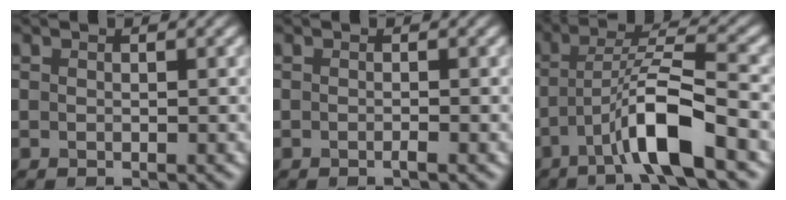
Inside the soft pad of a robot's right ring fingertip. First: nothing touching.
{"total": 0.5, "force": [-0.3, 0.0, 0.4], "torque": [-0.009, 0.000, -0.007]}
{"total": 6.9, "force": [-3.2, 1.1, 6.0], "torque": [-0.107, 0.013, -0.061]}